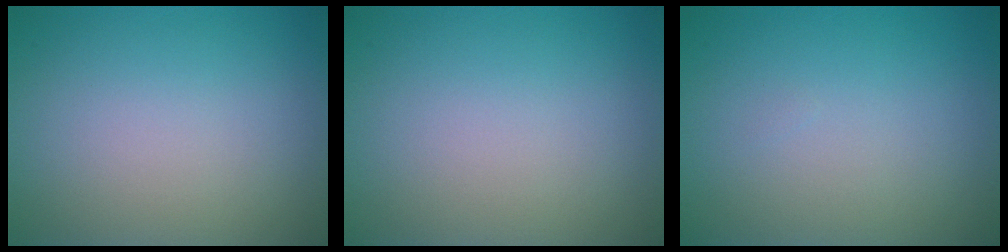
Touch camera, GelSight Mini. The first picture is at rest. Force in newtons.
{"total": 0.0}
{"total": 0.0}